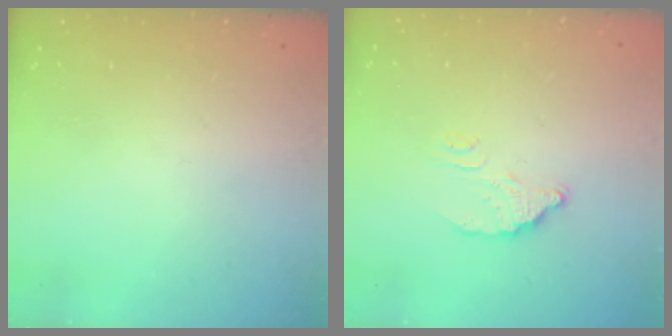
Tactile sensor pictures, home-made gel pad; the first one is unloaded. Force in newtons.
{"total": 5.6, "press": 5.6, "slide": 0.3}